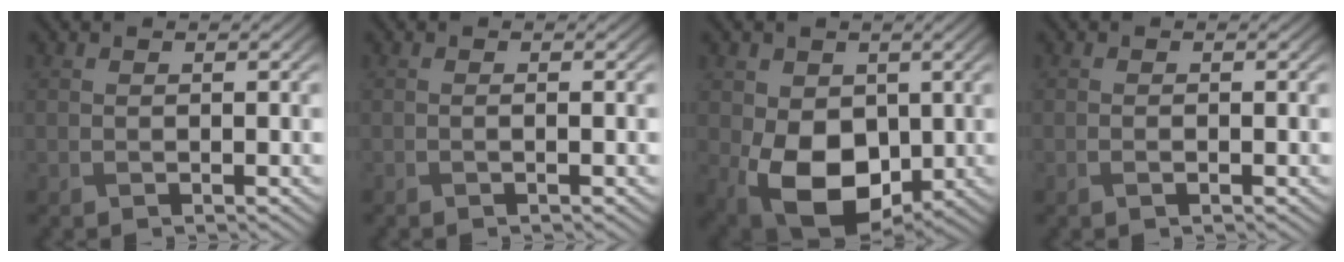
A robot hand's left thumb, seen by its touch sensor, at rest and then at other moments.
{"total": 0.6, "force": [-0.1, 0.0, 0.6], "torque": [-0.010, -0.001, -0.003]}
{"total": 11.6, "force": [-1.6, 8.2, 8.1], "torque": [-0.168, -0.035, -0.028]}
{"total": 0.6, "force": [-0.3, 0.1, 0.5], "torque": [-0.011, -0.002, -0.004]}